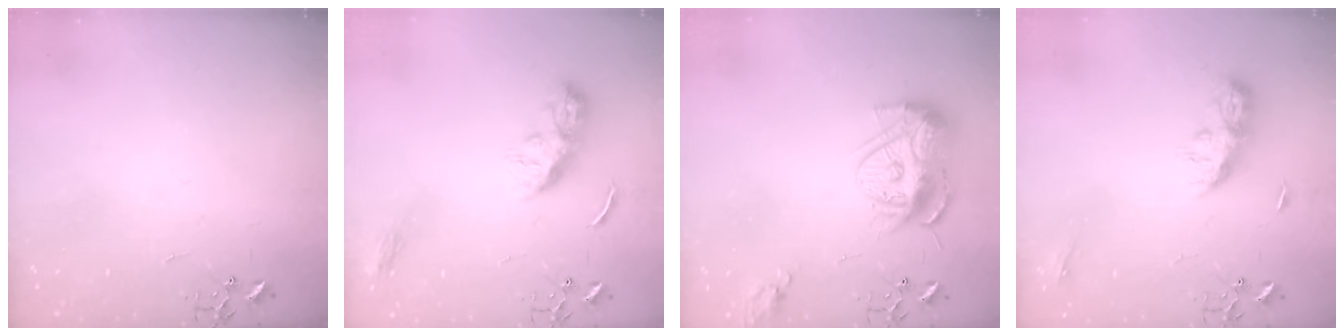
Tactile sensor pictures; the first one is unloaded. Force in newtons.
{"total": 10.4, "press": 10.4, "slide": 0.2}
{"total": 13.5, "press": 13.4, "slide": 1.1}
{"total": 8.7, "press": 8.7, "slide": 0.4}